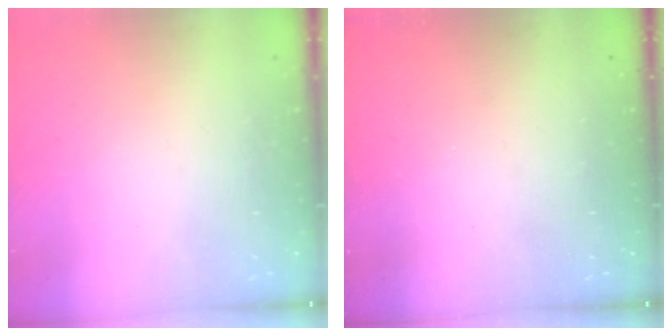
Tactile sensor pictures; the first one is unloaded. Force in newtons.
{"total": 0.0}